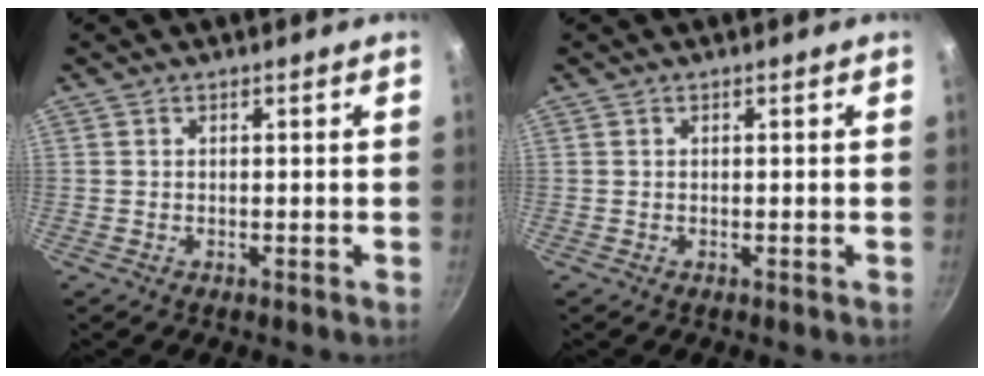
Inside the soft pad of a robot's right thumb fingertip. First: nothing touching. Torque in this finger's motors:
{"motor_torque": [-0.03, 0.03, -0.11, 0.11, 0.00]}